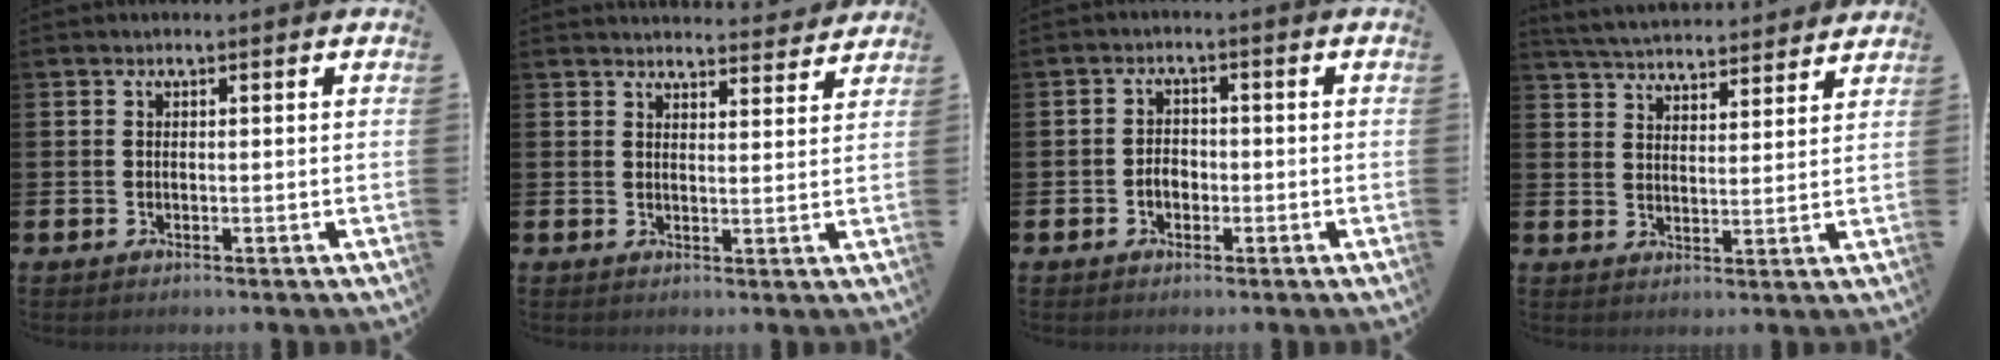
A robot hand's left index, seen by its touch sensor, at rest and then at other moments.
{"total": 3.3, "force": [3.3, 0.2, -0.1], "torque": [0.004, -0.026, 0.057]}
{"total": 2.2, "force": [-0.7, 1.7, 1.3], "torque": [-0.012, -0.001, -0.019]}
{"total": 5.3, "force": [5.2, 0.7, 0.4], "torque": [-0.024, -0.037, 0.091]}